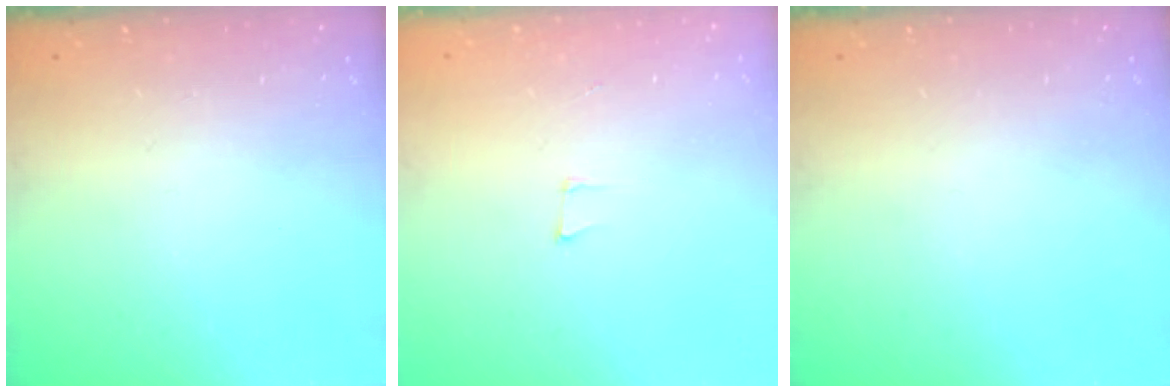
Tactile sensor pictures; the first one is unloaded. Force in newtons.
{"total": 4.1, "press": 3.2, "slide": 2.7}
{"total": 0.0}